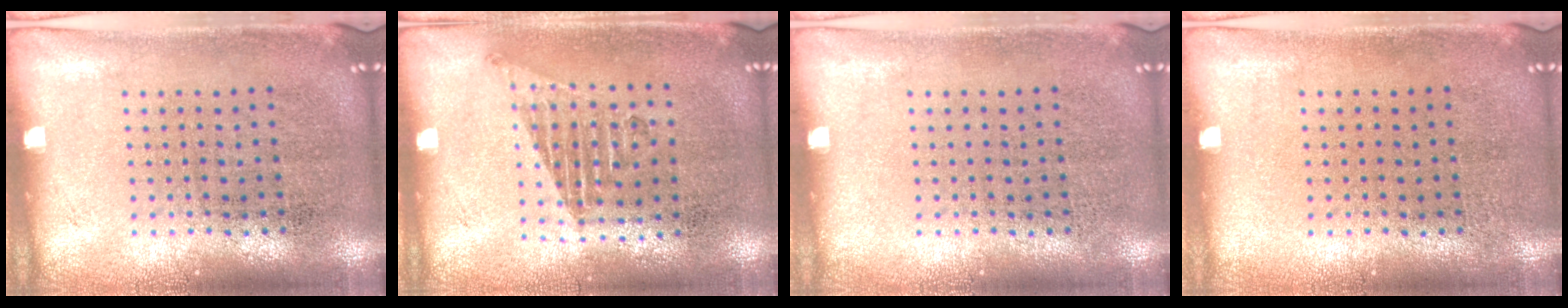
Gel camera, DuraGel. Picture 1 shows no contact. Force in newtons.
{"total": 1.2, "press": 1.0, "slide": 0.6}
{"total": 0.0}
{"total": 0.0}